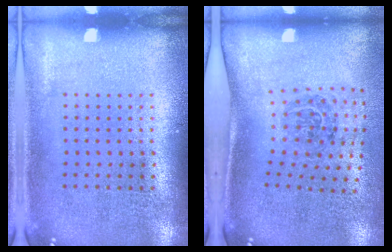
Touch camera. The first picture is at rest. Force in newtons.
{"total": 1.8, "press": 1.1, "slide": 1.4}